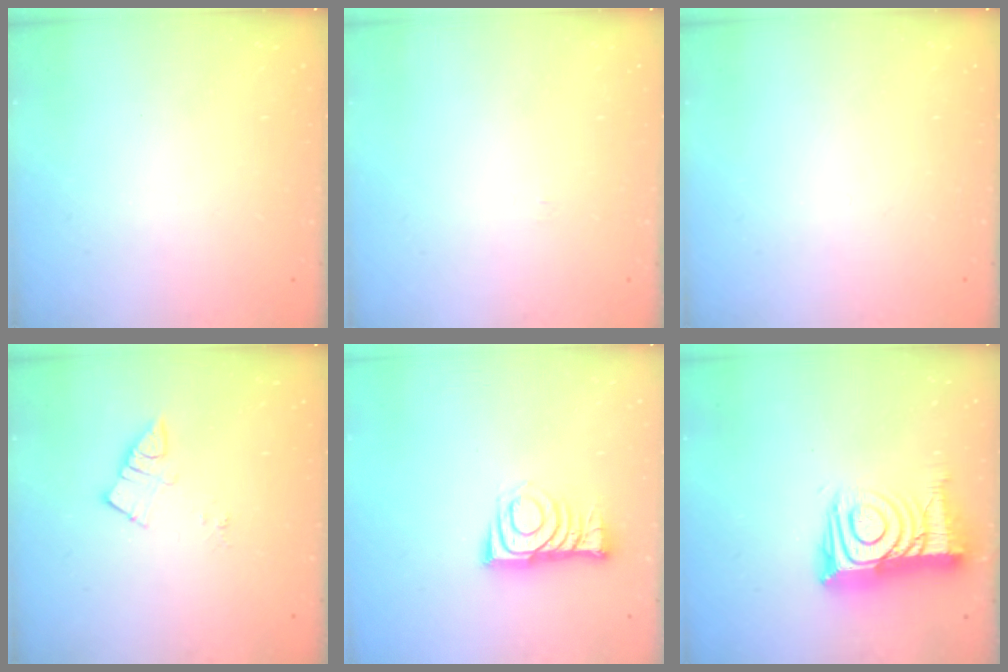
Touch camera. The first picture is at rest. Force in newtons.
{"total": 3.5, "press": 3.5, "slide": 0.4}
{"total": 0.0}
{"total": 5.0, "press": 5.0, "slide": 0.4}
{"total": 8.9, "press": 8.8, "slide": 0.9}
{"total": 17.3, "press": 17.2, "slide": 1.3}